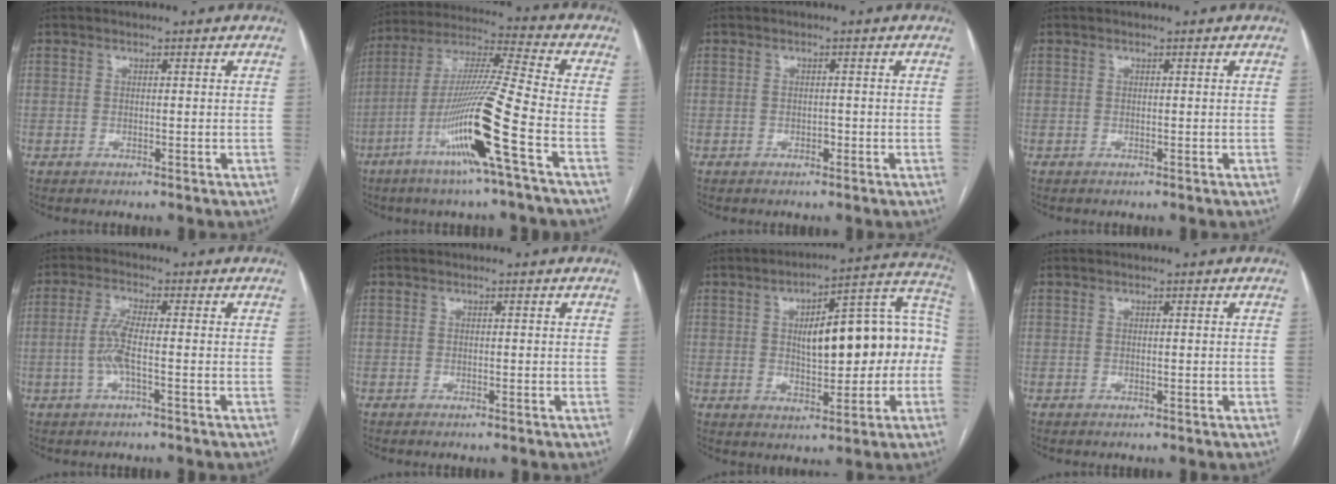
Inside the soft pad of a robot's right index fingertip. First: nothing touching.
{"total": 16.6, "force": [-6.7, -1.4, 15.1], "torque": [-0.297, -0.014, -0.129]}
{"total": 0.8, "force": [-0.3, 0.5, 0.6], "torque": [-0.010, 0.001, -0.005]}
{"total": 0.0}
{"total": 4.6, "force": [-1.0, 0.3, 4.4], "torque": [-0.100, 0.003, -0.021]}
{"total": 0.0}
{"total": 17.7, "force": [0.4, 5.7, 16.8], "torque": [-0.231, 0.050, 0.014]}
{"total": 0.0}